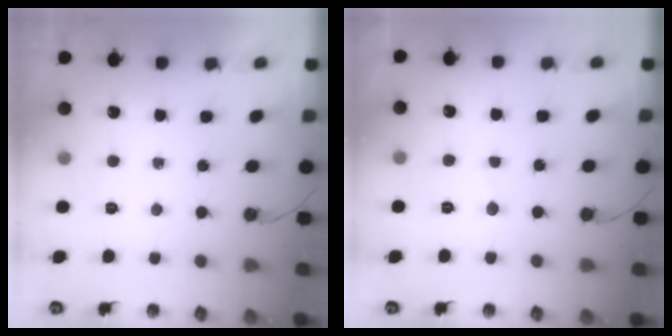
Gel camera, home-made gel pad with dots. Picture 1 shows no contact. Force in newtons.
{"total": 1.8, "press": 1.8, "slide": 0.2}